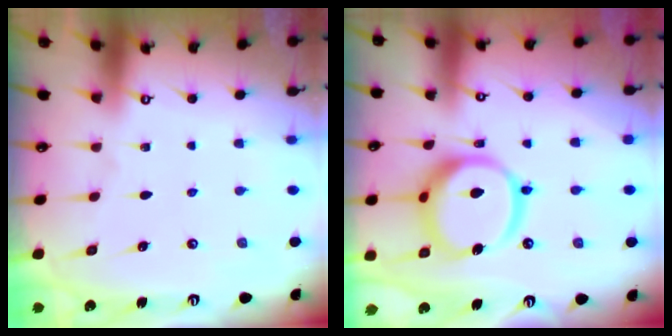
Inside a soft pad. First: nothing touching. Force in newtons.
{"total": 16.3, "press": 16.2, "slide": 1.7}